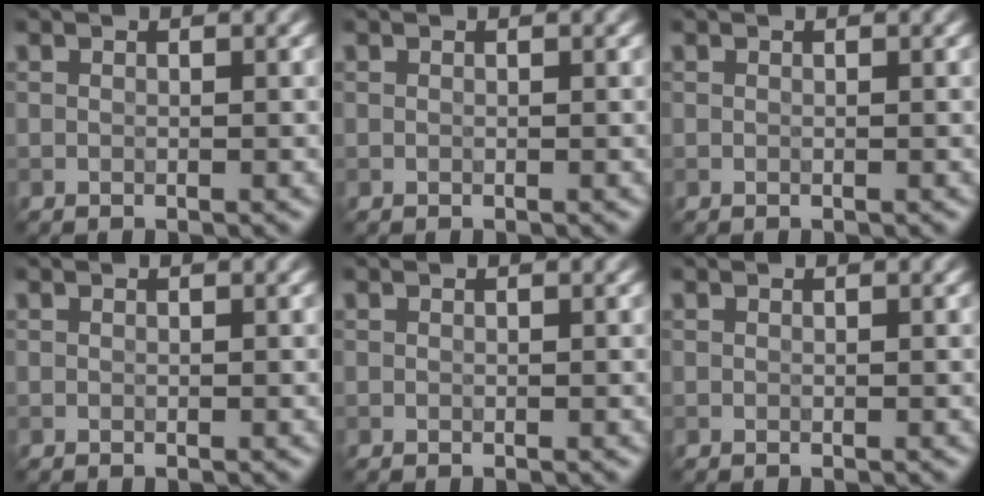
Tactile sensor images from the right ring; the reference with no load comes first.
{"total": 0.0}
{"total": 0.0}
{"total": 0.0}
{"total": 0.0}
{"total": 0.0}